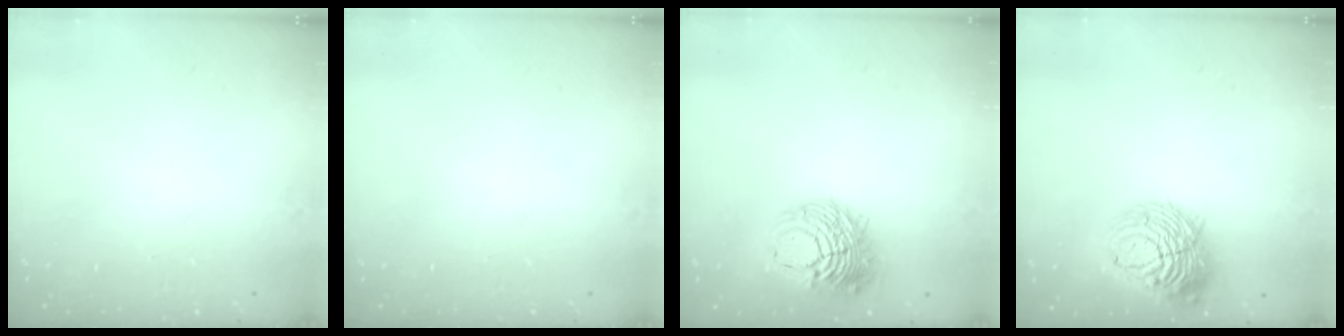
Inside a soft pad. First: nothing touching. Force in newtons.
{"total": 0.0}
{"total": 12.1, "press": 12.0, "slide": 1.4}
{"total": 14.9, "press": 14.7, "slide": 1.8}